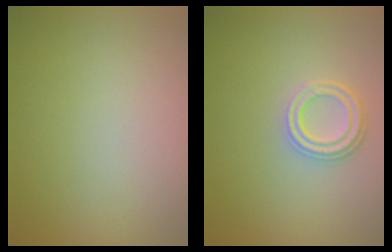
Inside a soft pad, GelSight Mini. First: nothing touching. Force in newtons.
{"total": 2.8, "press": 2.3, "slide": 1.6}